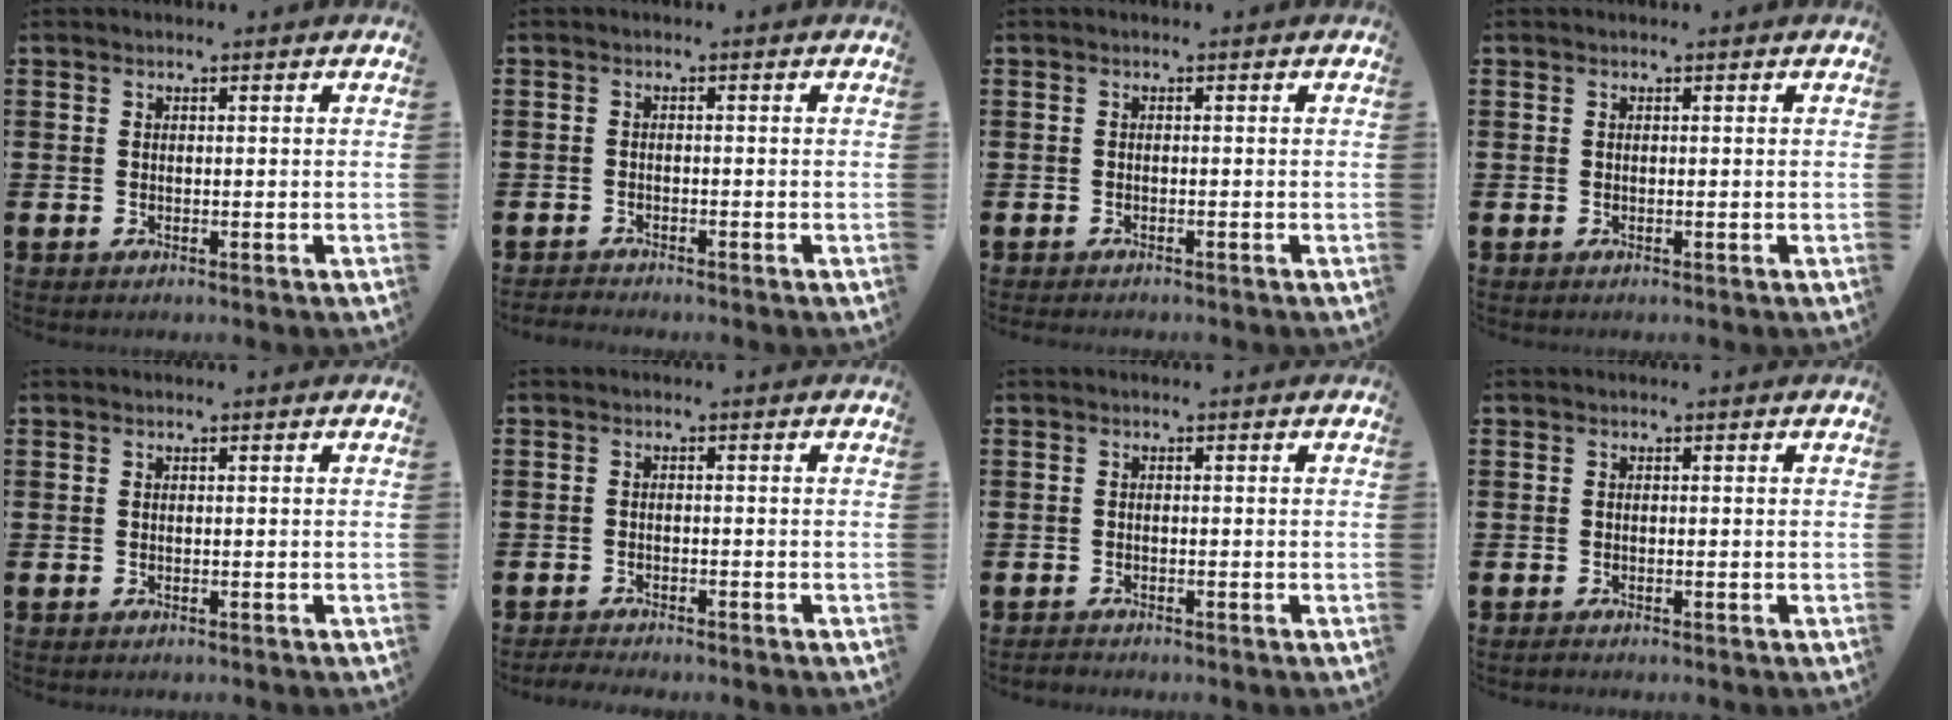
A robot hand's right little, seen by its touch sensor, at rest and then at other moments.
{"total": 0.5, "force": [-0.5, -0.1, 0.0], "torque": [0.000, 0.000, -0.010]}
{"total": 0.0}
{"total": 0.0}
{"total": 0.0}
{"total": 1.4, "force": [-1.4, 0.1, 0.2], "torque": [-0.007, 0.002, -0.028]}
{"total": 0.6, "force": [-0.6, 0.1, 0.0], "torque": [-0.003, -0.001, -0.013]}
{"total": 0.0}